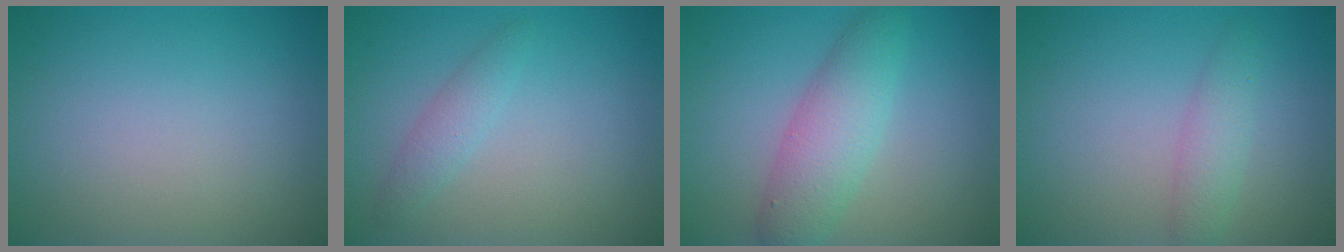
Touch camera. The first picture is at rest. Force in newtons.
{"total": 1.7, "press": 1.7, "slide": 0.0}
{"total": 4.6, "press": 4.6, "slide": 0.1}
{"total": 2.2, "press": 2.2, "slide": 0.0}